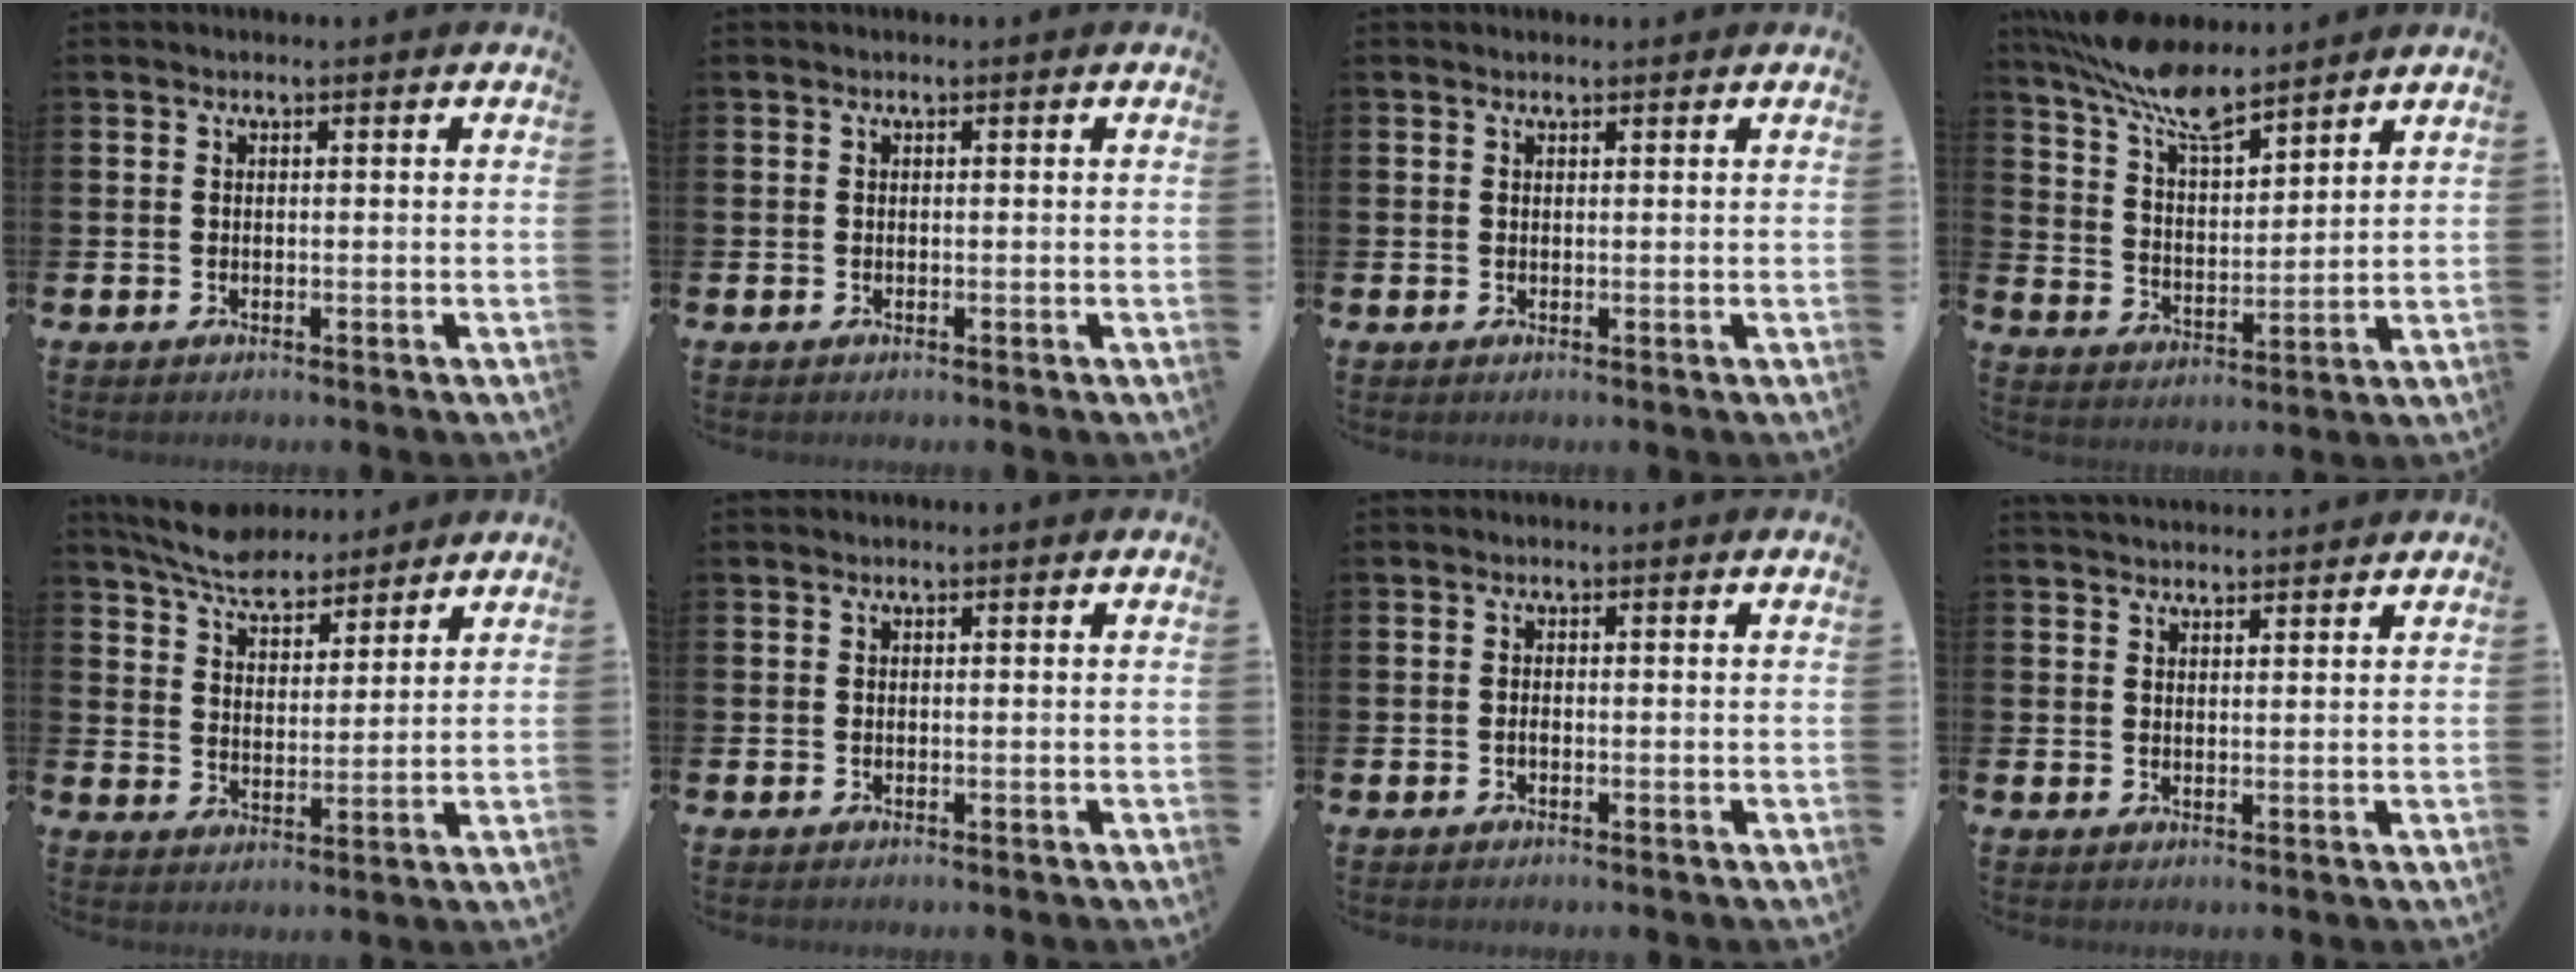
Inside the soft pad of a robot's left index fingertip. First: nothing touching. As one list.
[{"total": 0.0}, {"total": 0.7, "force": [0.7, 0.2, 0.1], "torque": [0.005, -0.001, 0.011]}, {"total": 9.2, "force": [8.0, 2.2, 3.9], "torque": [-0.101, -0.037, 0.146]}, {"total": 6.7, "force": [6.3, 1.7, 1.6], "torque": [-0.061, -0.028, 0.114]}, {"total": 0.0}, {"total": 0.5, "force": [-0.3, 0.2, 0.4], "torque": [-0.014, 0.000, -0.005]}, {"total": 2.7, "force": [2.7, 0.3, 0.1], "torque": [-0.008, -0.011, 0.050]}]